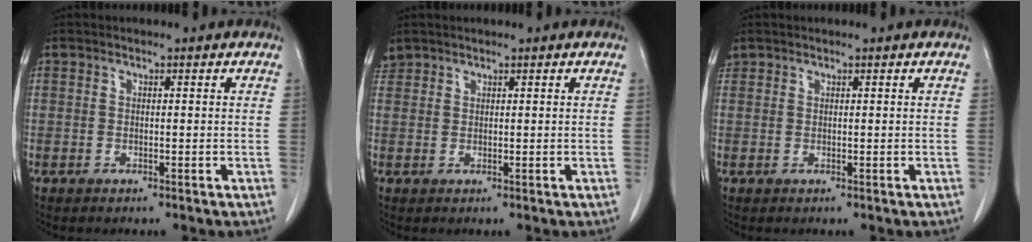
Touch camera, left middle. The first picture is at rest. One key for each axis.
{"total": 1.3, "fx": 1.2, "fy": 0.5, "fz": -0.1, "tx": -0.002, "ty": 0.013, "tz": 0.027}
{"total": 0.8, "fx": 0.7, "fy": 0.5, "fz": 0.0, "tx": -0.002, "ty": 0.015, "tz": 0.014}